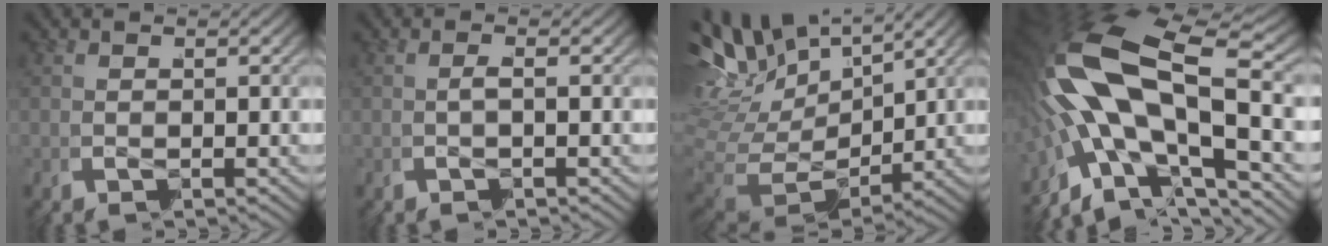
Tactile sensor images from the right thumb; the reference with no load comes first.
{"total": 0.8, "force": [-0.2, -0.1, 0.7], "torque": [-0.008, 0.013, -0.010]}
{"total": 8.9, "force": [1.8, 6.7, 5.6], "torque": [-0.141, -0.026, 0.041]}
{"total": 12.7, "force": [-0.9, 7.6, 10.1], "torque": [-0.222, -0.021, -0.009]}